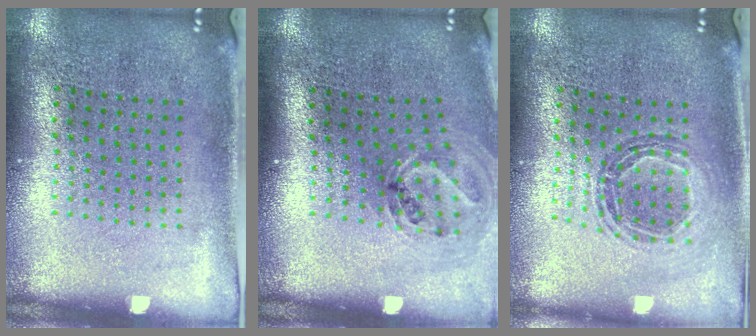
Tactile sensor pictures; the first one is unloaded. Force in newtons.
{"total": 1.1, "press": 1.1, "slide": 0.4}
{"total": 0.9, "press": 0.9, "slide": 0.1}